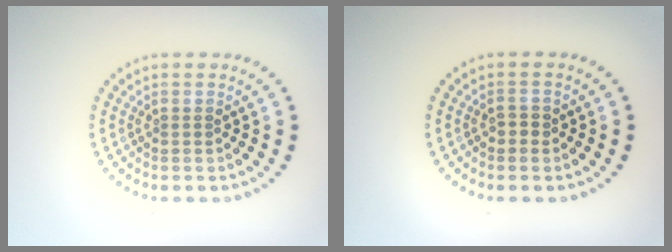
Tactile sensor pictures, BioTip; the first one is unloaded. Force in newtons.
{"total": 1.0, "press": 0.9, "slide": 0.4}